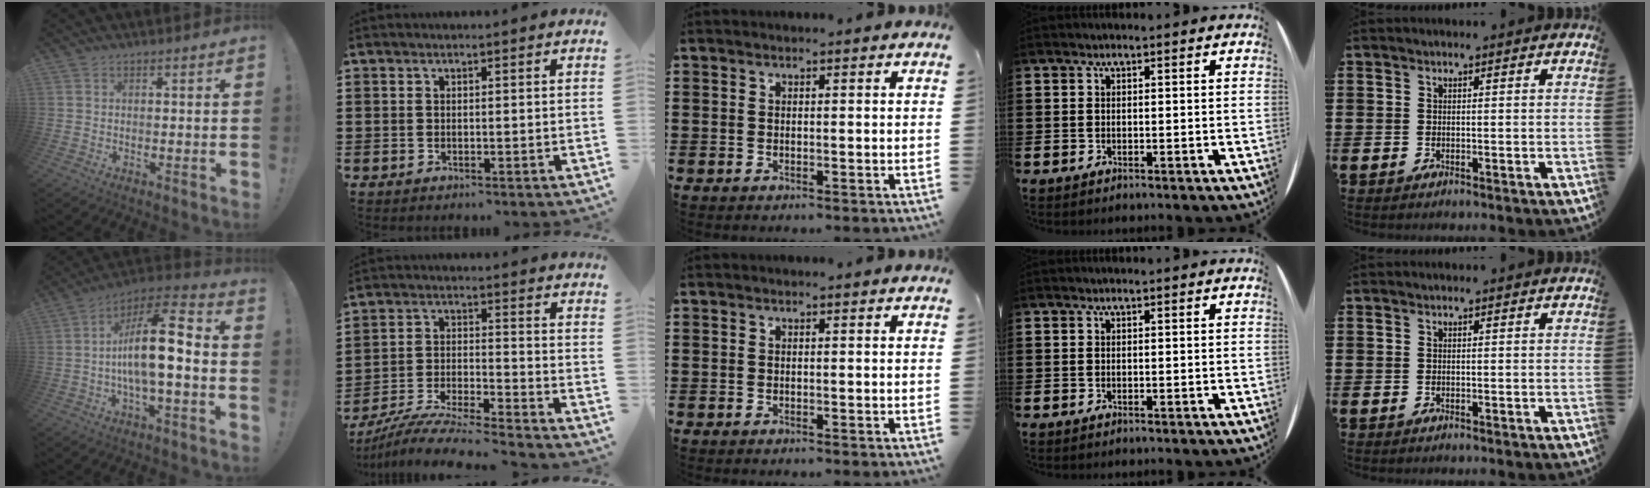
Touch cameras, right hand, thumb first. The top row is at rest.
{"thumb": {"total": 17.5, "force": [-1.6, 5.6, 16.5], "torque": [-0.268, 0.014, -0.032]}, "index": {"total": 7.9, "force": [-7.6, -0.4, 2.3], "torque": [-0.053, -0.006, -0.152]}}